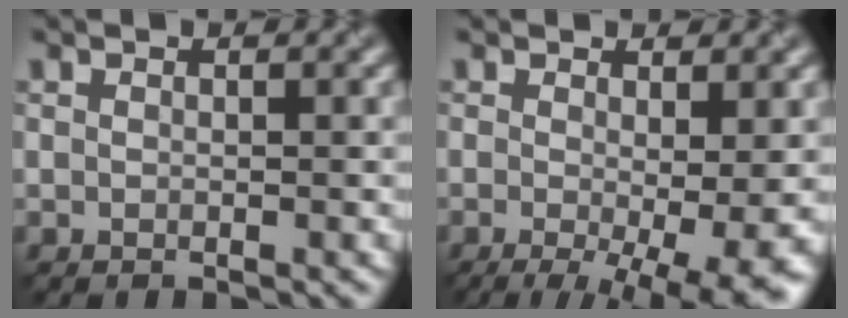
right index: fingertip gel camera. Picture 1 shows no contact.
{"total": 8.1, "force": [-2.1, 2.2, 7.6], "torque": [-0.105, -0.017, -0.022]}